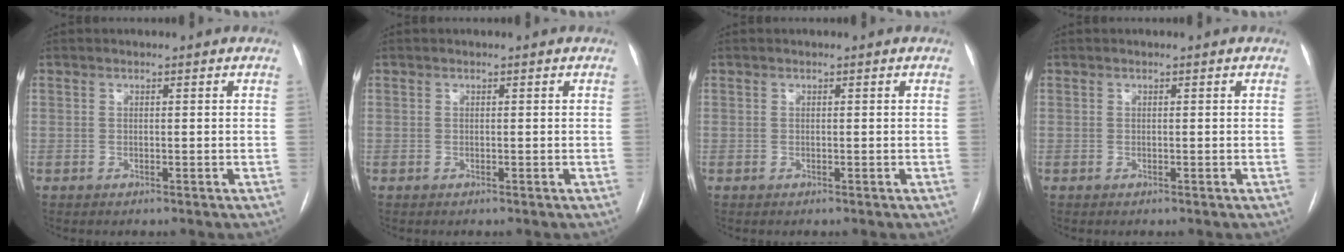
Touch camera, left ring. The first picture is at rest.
{"total": 0.0}
{"total": 0.0}
{"total": 0.0}